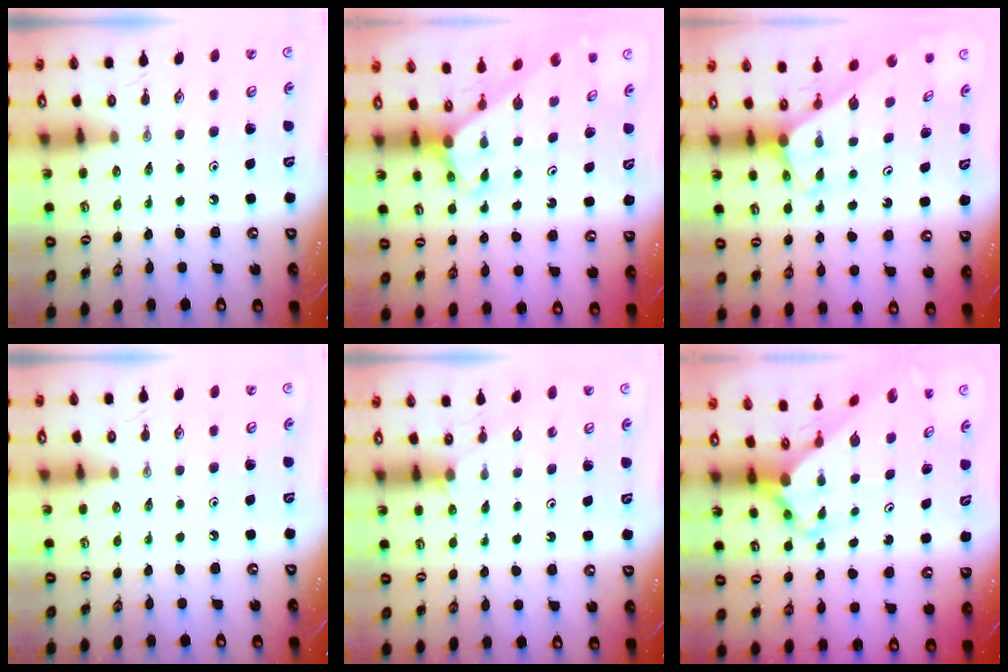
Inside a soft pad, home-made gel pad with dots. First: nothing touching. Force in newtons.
{"total": 3.0, "press": 3.0, "slide": 0.2}
{"total": 2.0, "press": 2.0, "slide": 0.1}
{"total": 0.0}
{"total": 3.9, "press": 3.9, "slide": 0.3}
{"total": 4.7, "press": 4.7, "slide": 0.4}